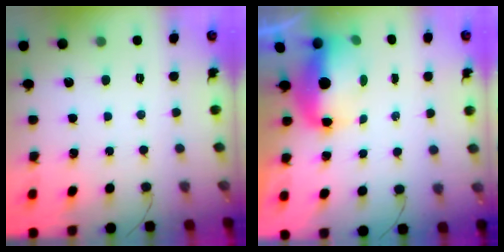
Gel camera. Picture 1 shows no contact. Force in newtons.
{"total": 7.6, "press": 7.6, "slide": 1.1}